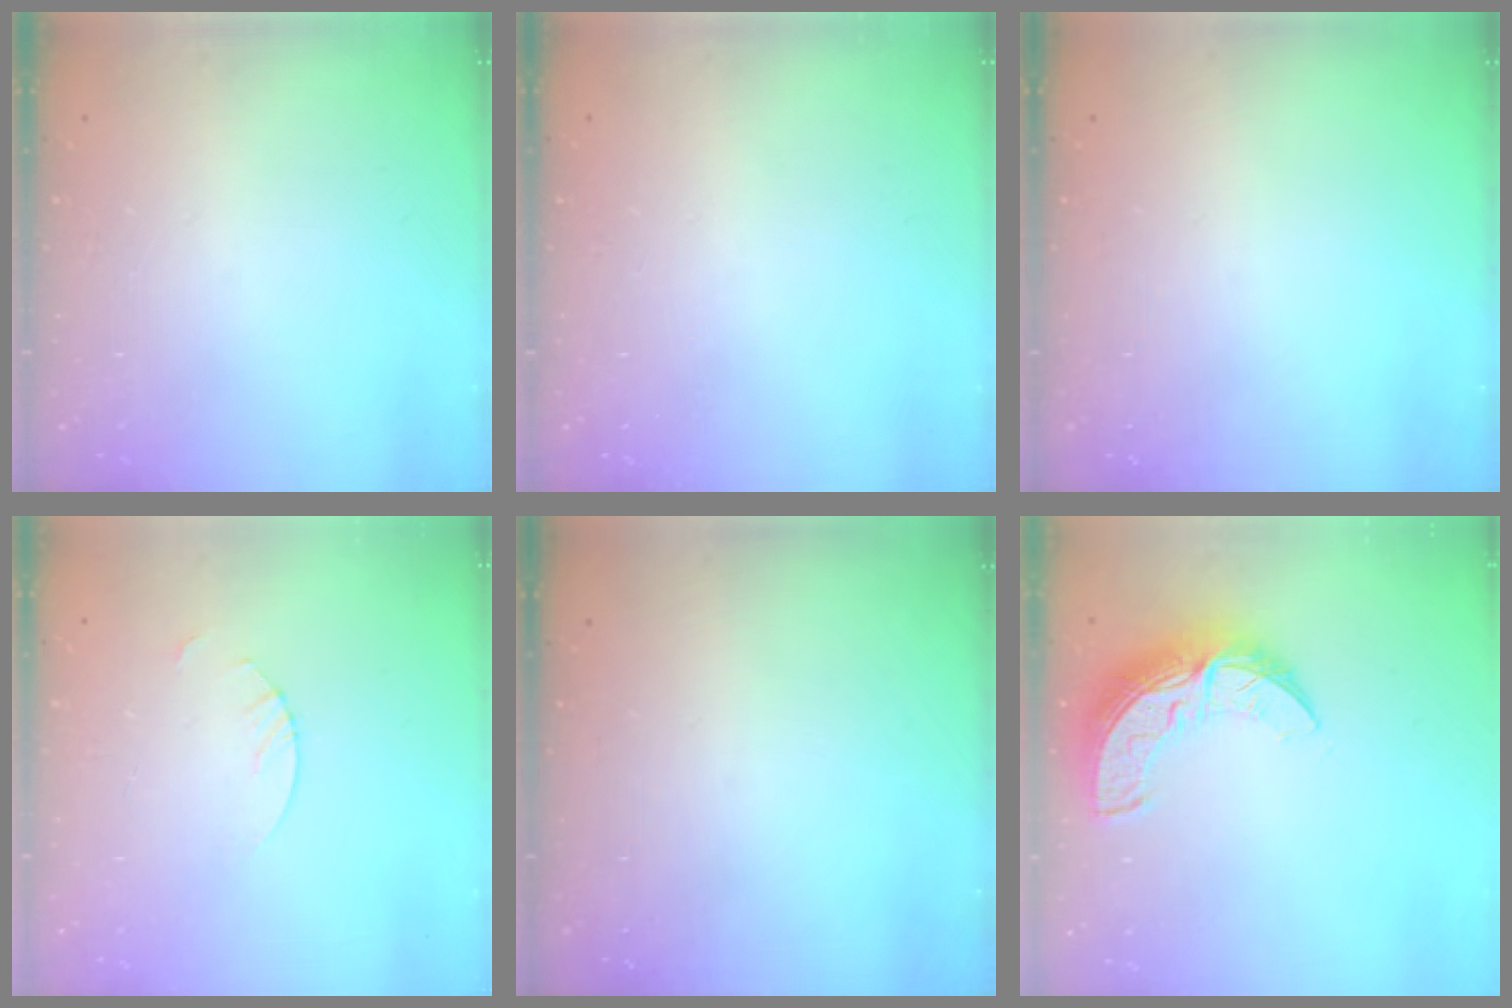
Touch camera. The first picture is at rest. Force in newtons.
{"total": 0.0}
{"total": 0.0}
{"total": 1.8, "press": 1.8, "slide": 0.2}
{"total": 0.0}
{"total": 11.3, "press": 11.3, "slide": 0.8}